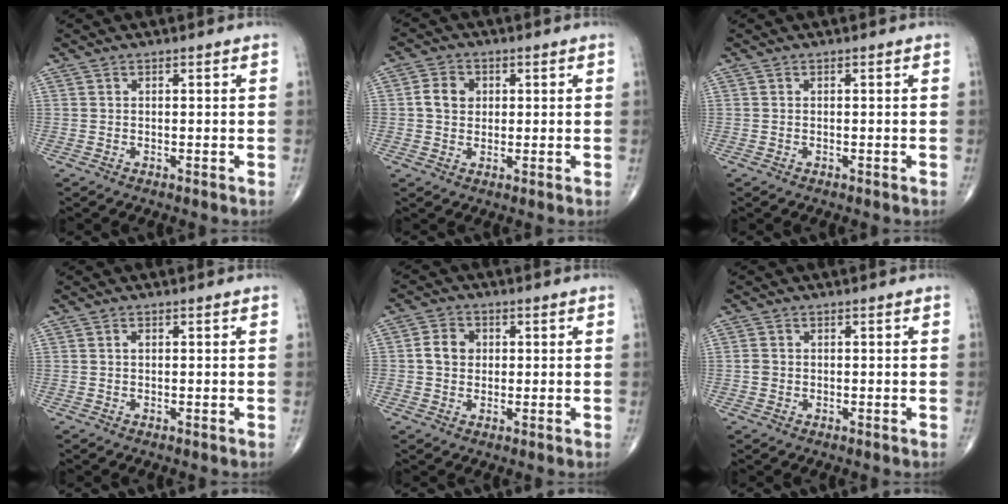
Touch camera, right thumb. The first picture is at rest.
{"total": 5.0, "force": [0.7, 4.1, 2.7], "torque": [-0.035, 0.005, 0.009]}
{"total": 0.0}
{"total": 0.9, "force": [0.2, 0.6, 0.6], "torque": [-0.010, 0.002, 0.002]}
{"total": 5.0, "force": [0.5, 4.2, 2.7], "torque": [-0.035, 0.009, 0.003]}
{"total": 1.8, "force": [-0.1, 1.6, 0.8], "torque": [-0.011, 0.004, -0.002]}